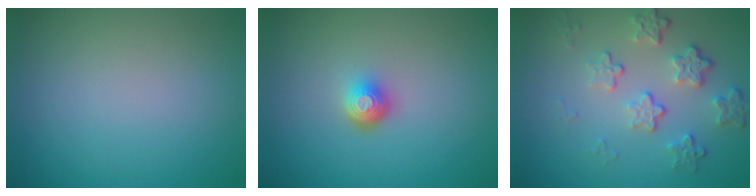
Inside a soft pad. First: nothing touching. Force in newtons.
{"total": 2.2, "press": 1.5, "slide": 1.6}
{"total": 4.3, "press": 3.1, "slide": 2.9}